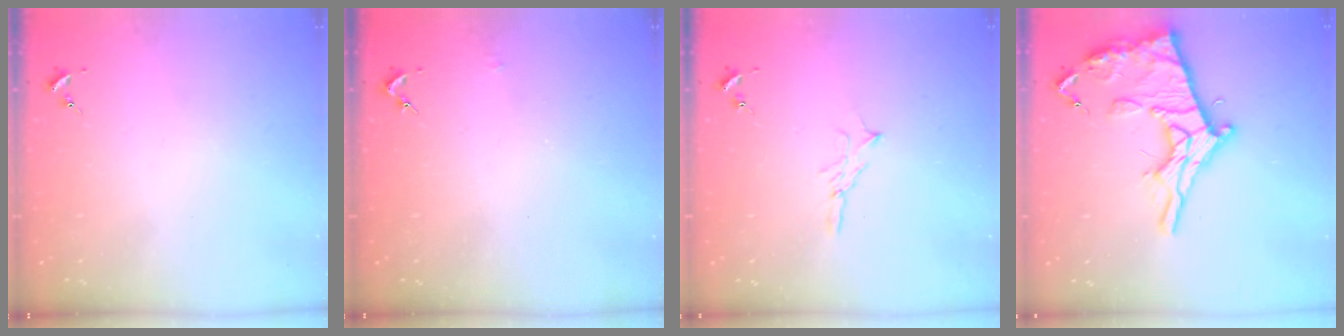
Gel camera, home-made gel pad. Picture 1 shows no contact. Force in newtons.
{"total": 1.4, "press": 1.4, "slide": 0.1}
{"total": 4.7, "press": 4.7, "slide": 0.5}
{"total": 21.2, "press": 21.2, "slide": 1.8}